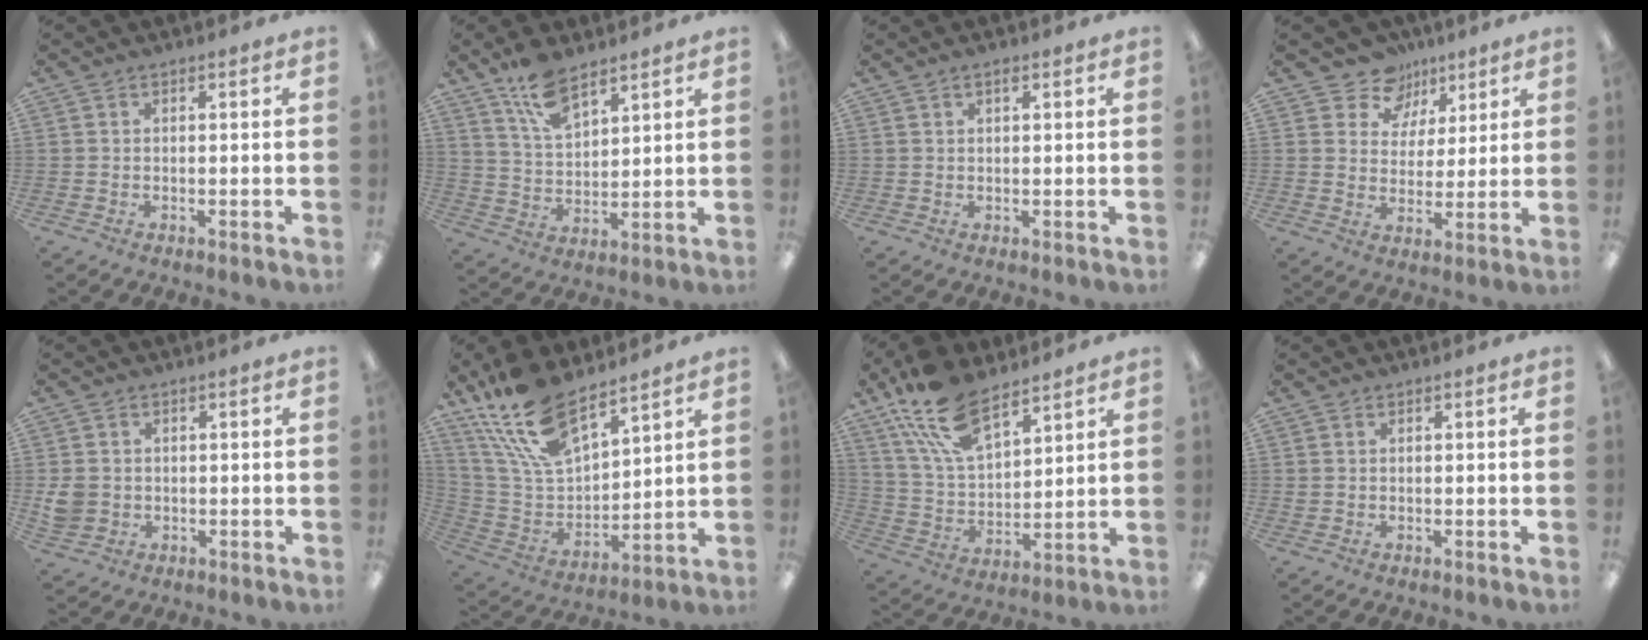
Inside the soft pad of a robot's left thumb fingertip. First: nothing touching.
{"total": 10.7, "force": [7.8, 4.7, 5.7], "torque": [-0.116, -0.031, 0.144]}
{"total": 1.1, "force": [0.8, 0.4, 0.6], "torque": [-0.014, 0.001, 0.014]}
{"total": 9.2, "force": [6.1, 6.8, 1.3], "torque": [-0.028, -0.047, 0.114]}
{"total": 4.6, "force": [0.3, 4.3, 1.6], "torque": [-0.033, 0.005, 0.009]}
{"total": 18.6, "force": [13.5, 7.8, 10.2], "torque": [-0.225, -0.070, 0.250]}
{"total": 16.8, "force": [11.2, 8.1, 9.6], "torque": [-0.196, -0.049, 0.205]}
{"total": 0.7, "force": [0.4, 0.6, 0.2], "torque": [-0.006, 0.002, 0.007]}